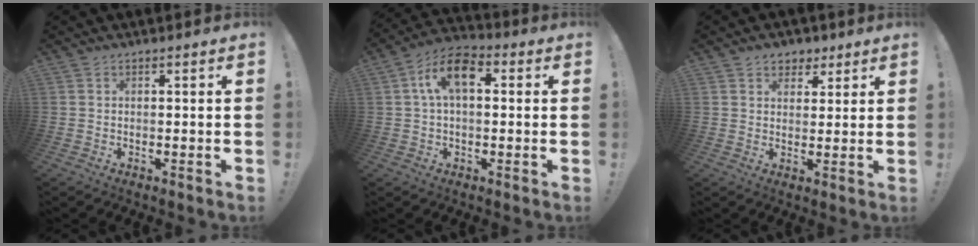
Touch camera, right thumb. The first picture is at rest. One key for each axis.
{"total": 10.9, "fx": 2.4, "fy": 6.2, "fz": 8.7, "tx": -0.151, "ty": 0.012, "tz": 0.046}
{"total": 5.3, "fx": 3.2, "fy": 4.1, "fz": 1.1, "tx": -0.005, "ty": -0.016, "tz": 0.058}